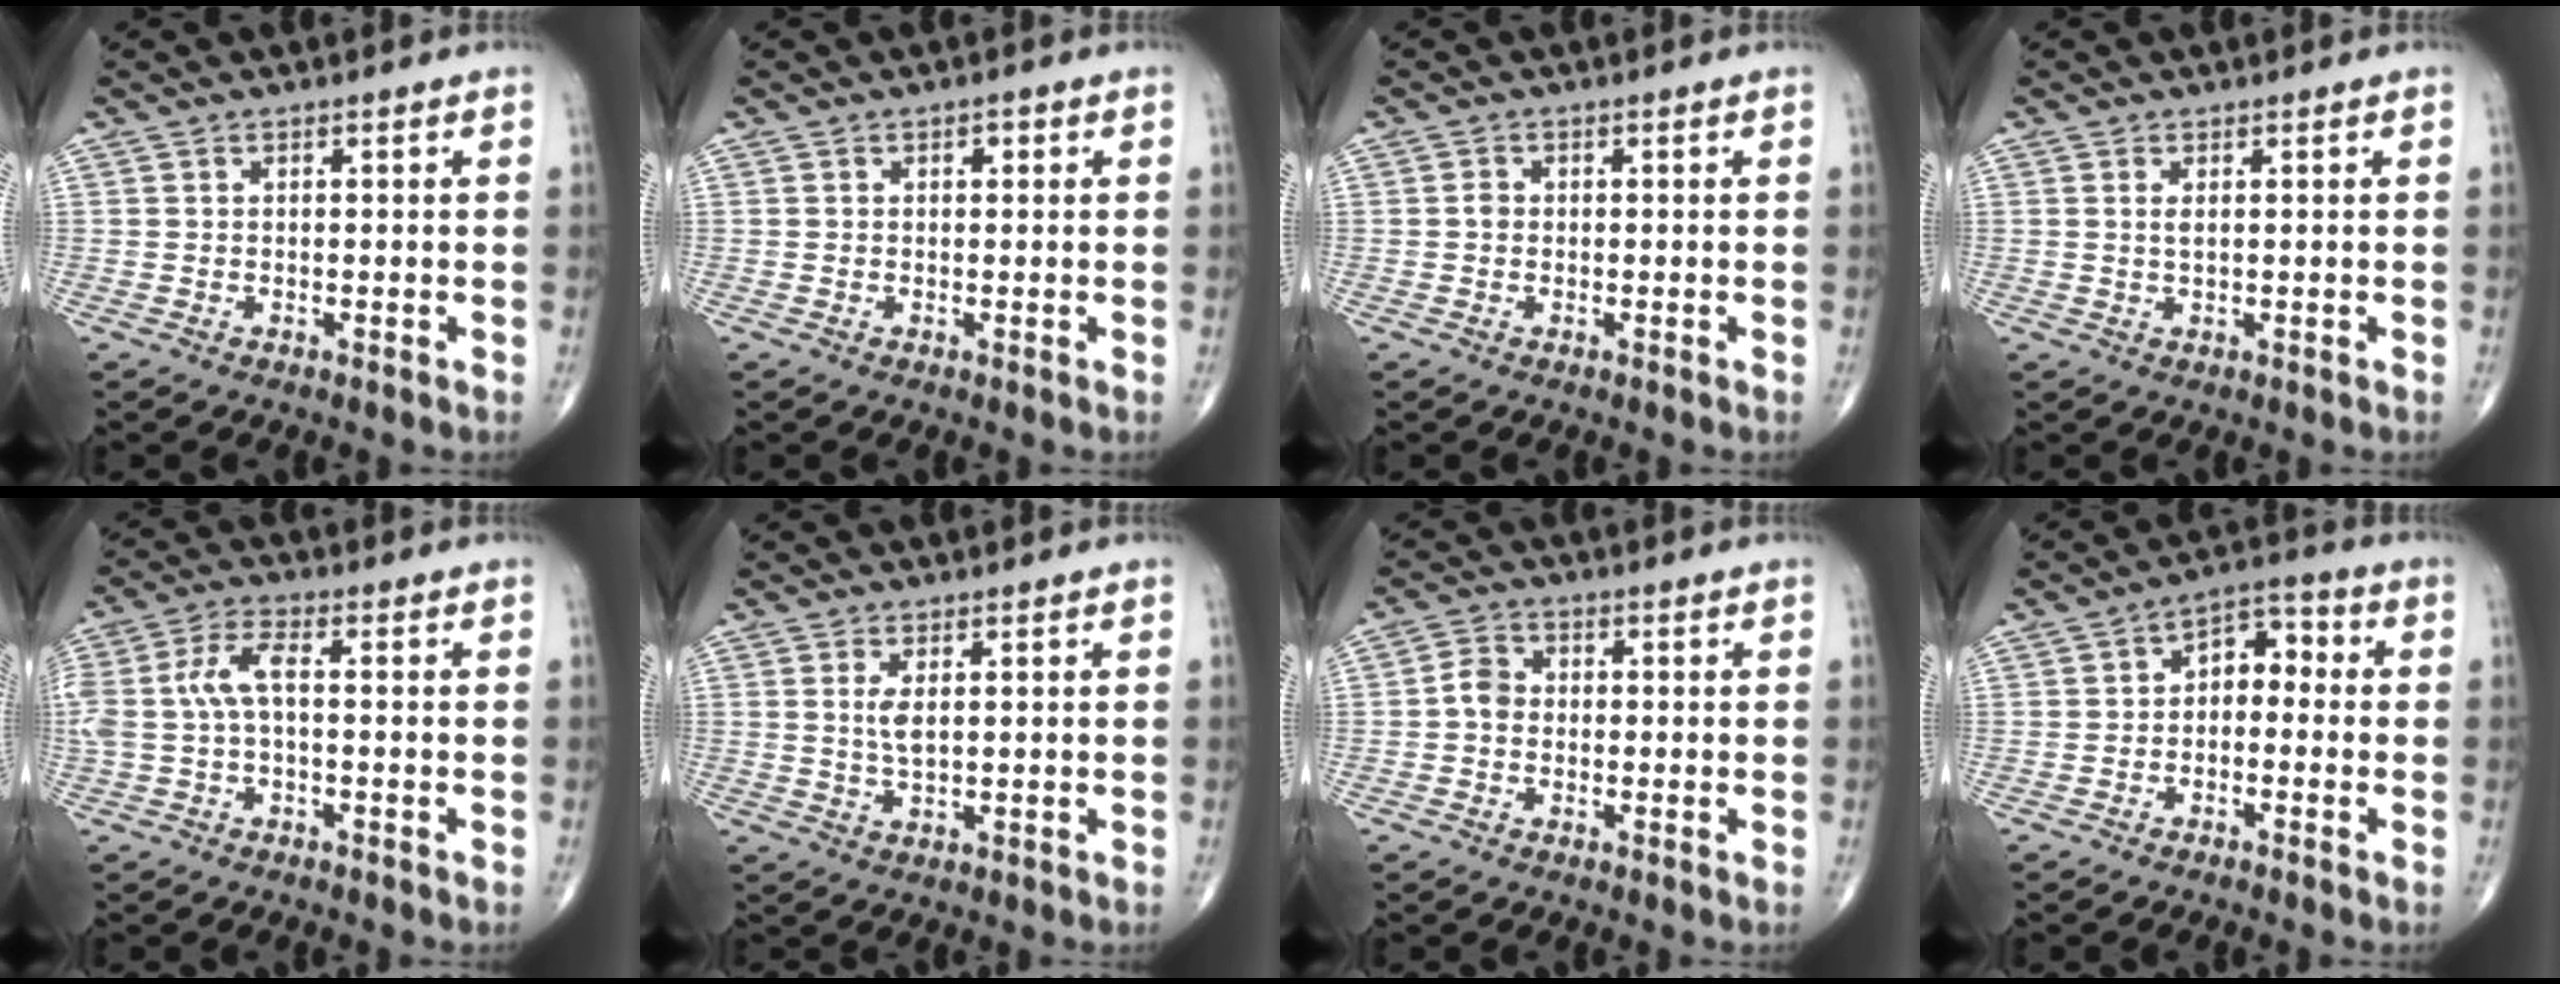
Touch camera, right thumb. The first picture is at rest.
{"total": 1.1, "force": [0.3, 0.7, 0.7], "torque": [-0.003, 0.002, 0.003]}
{"total": 1.2, "force": [-0.1, 1.0, 0.6], "torque": [-0.006, 0.003, -0.004]}
{"total": 1.4, "force": [0.4, 0.4, 1.2], "torque": [-0.024, -0.003, 0.010]}
{"total": 7.3, "force": [0.0, 3.3, 6.6], "torque": [-0.164, 0.025, -0.002]}
{"total": 3.2, "force": [0.7, 1.2, 2.8], "torque": [-0.056, -0.007, 0.018]}
{"total": 3.4, "force": [-0.5, 2.8, 1.9], "torque": [-0.027, 0.013, -0.018]}
{"total": 6.1, "force": [-0.4, 4.1, 4.6], "torque": [-0.042, 0.034, -0.023]}